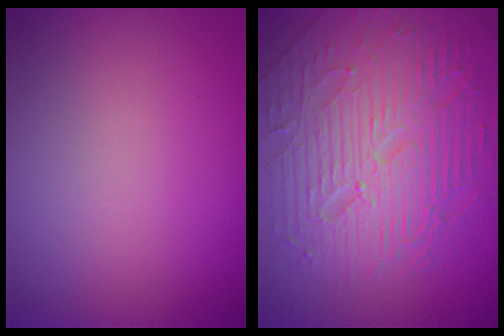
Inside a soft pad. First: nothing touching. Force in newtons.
{"total": 9.9, "press": 6.4, "slide": 7.5}